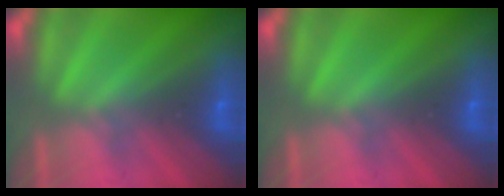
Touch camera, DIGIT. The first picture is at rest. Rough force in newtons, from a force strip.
{"total": 0.0}